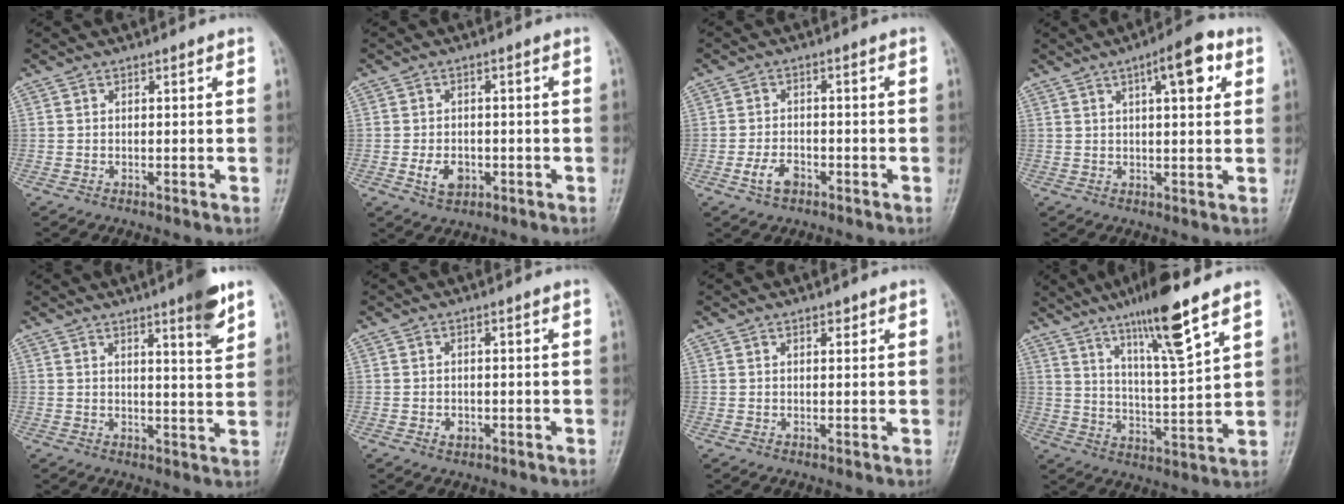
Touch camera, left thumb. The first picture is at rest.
{"total": 4.5, "force": [-1.4, 3.1, 2.9], "torque": [-0.043, 0.003, -0.019]}
{"total": 4.0, "force": [-2.0, 2.4, 2.5], "torque": [-0.046, 0.014, -0.038]}
{"total": 8.7, "force": [3.6, 2.8, 7.4], "torque": [-0.092, 0.001, 0.047]}
{"total": 6.9, "force": [4.3, 0.7, 5.3], "torque": [-0.068, -0.028, 0.059]}
{"total": 1.6, "force": [-0.5, 1.2, 0.9], "torque": [-0.007, 0.002, -0.006]}
{"total": 1.3, "force": [0.9, 0.6, 0.7], "torque": [-0.004, -0.003, 0.011]}
{"total": 13.8, "force": [9.0, 1.4, 10.4], "torque": [-0.177, -0.050, 0.159]}